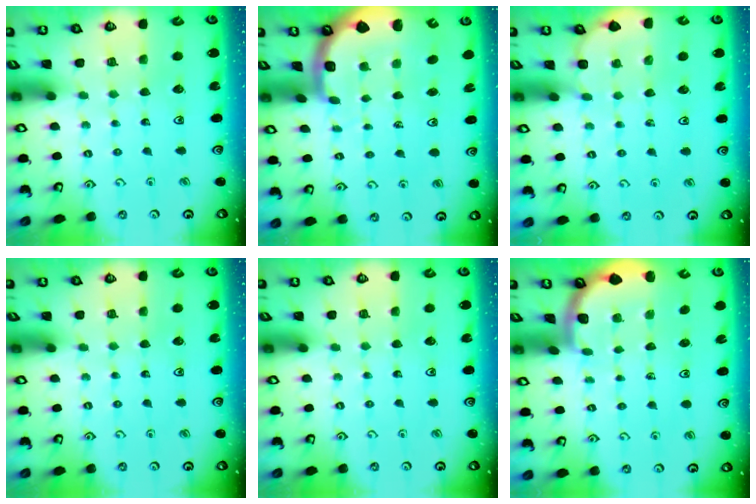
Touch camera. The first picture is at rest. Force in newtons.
{"total": 3.7, "press": 3.2, "slide": 1.8}
{"total": 2.9, "press": 2.9, "slide": 0.2}
{"total": 0.0}
{"total": 0.0}
{"total": 1.8, "press": 1.7, "slide": 0.0}